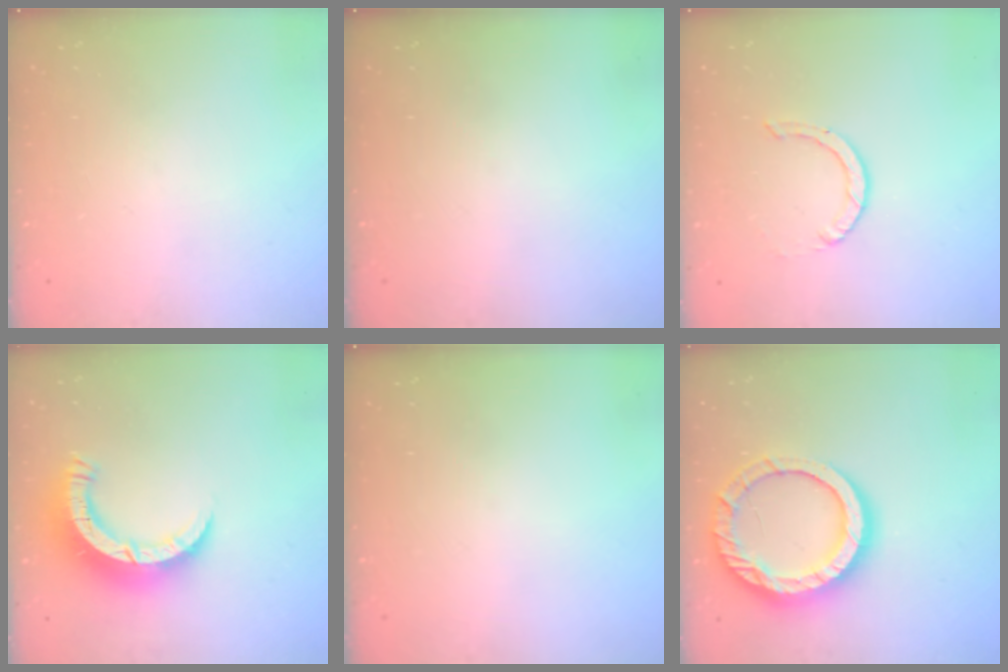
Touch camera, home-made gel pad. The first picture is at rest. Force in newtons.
{"total": 0.0}
{"total": 0.9, "press": 0.9, "slide": 0.1}
{"total": 10.6, "press": 10.5, "slide": 1.4}
{"total": 0.0}
{"total": 17.0, "press": 16.9, "slide": 1.3}